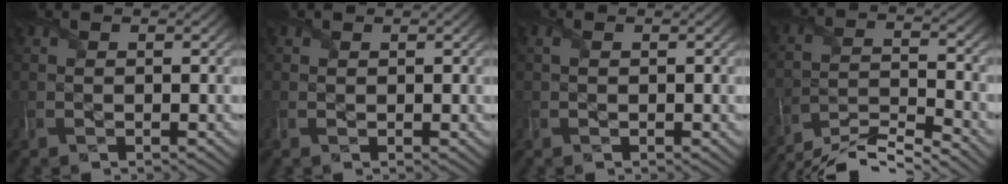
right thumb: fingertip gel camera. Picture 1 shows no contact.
{"total": 0.5, "force": [0.4, 0.4, -0.1], "torque": [0.003, 0.002, 0.009]}
{"total": 0.8, "force": [0.0, 0.5, 0.6], "torque": [-0.012, 0.001, 0.002]}
{"total": 8.3, "force": [-7.8, 0.8, 2.6], "torque": [-0.038, 0.001, -0.149]}